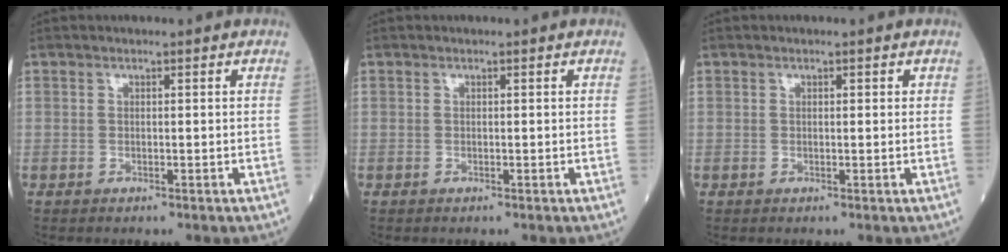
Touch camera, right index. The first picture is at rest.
{"total": 0.0}
{"total": 0.8, "force": [0.3, 0.4, 0.6], "torque": [-0.007, 0.001, 0.003]}